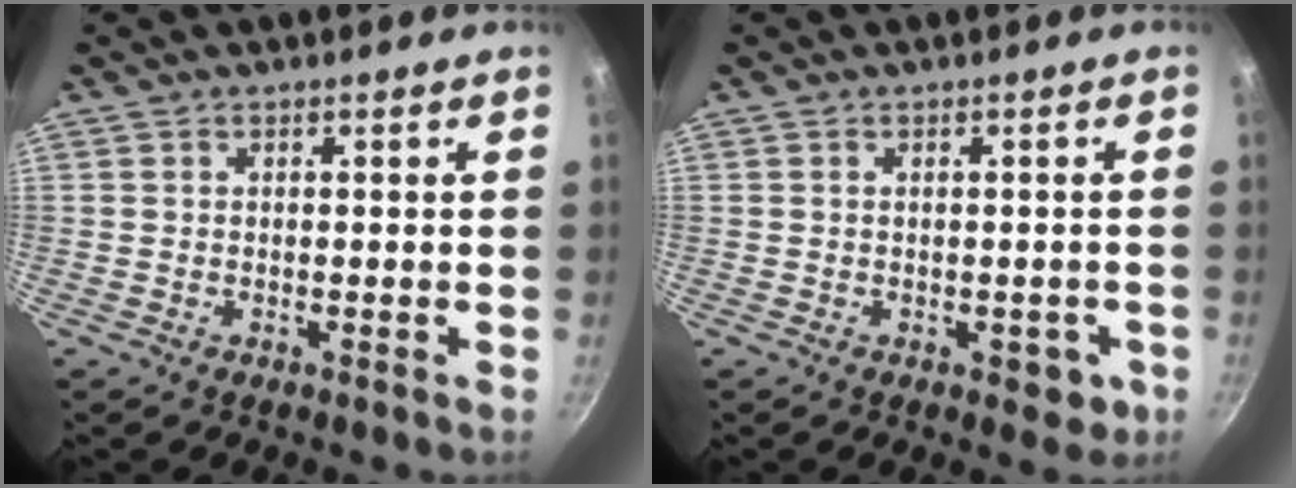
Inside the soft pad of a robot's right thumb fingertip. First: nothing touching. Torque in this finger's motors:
{"motor_torque": [0.25, 0.53, -0.14, 0.06, 0.15]}